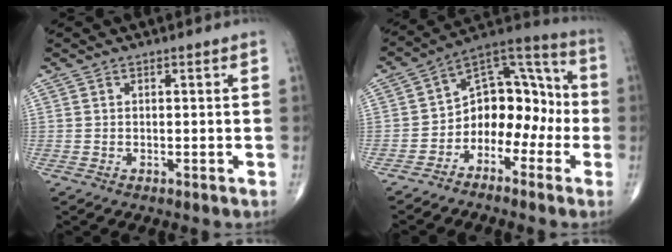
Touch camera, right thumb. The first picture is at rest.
{"total": 13.0, "force": [-3.6, 9.0, 8.6], "torque": [-0.079, 0.080, -0.073]}